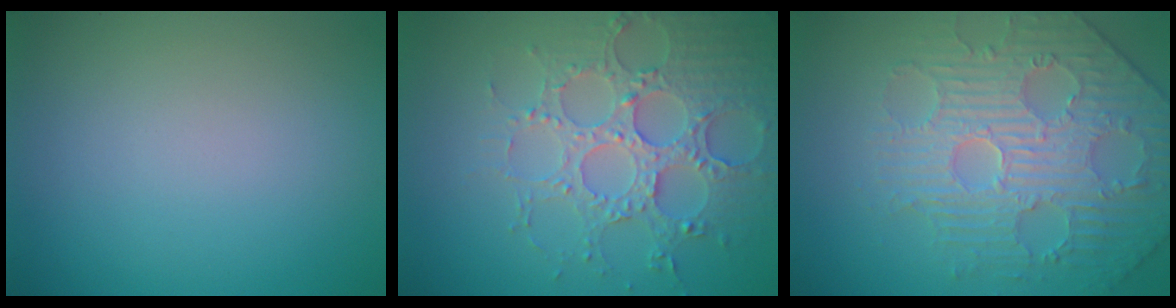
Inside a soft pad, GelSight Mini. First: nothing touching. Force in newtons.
{"total": 5.2, "press": 4.9, "slide": 1.8}
{"total": 4.7, "press": 4.7, "slide": 0.2}